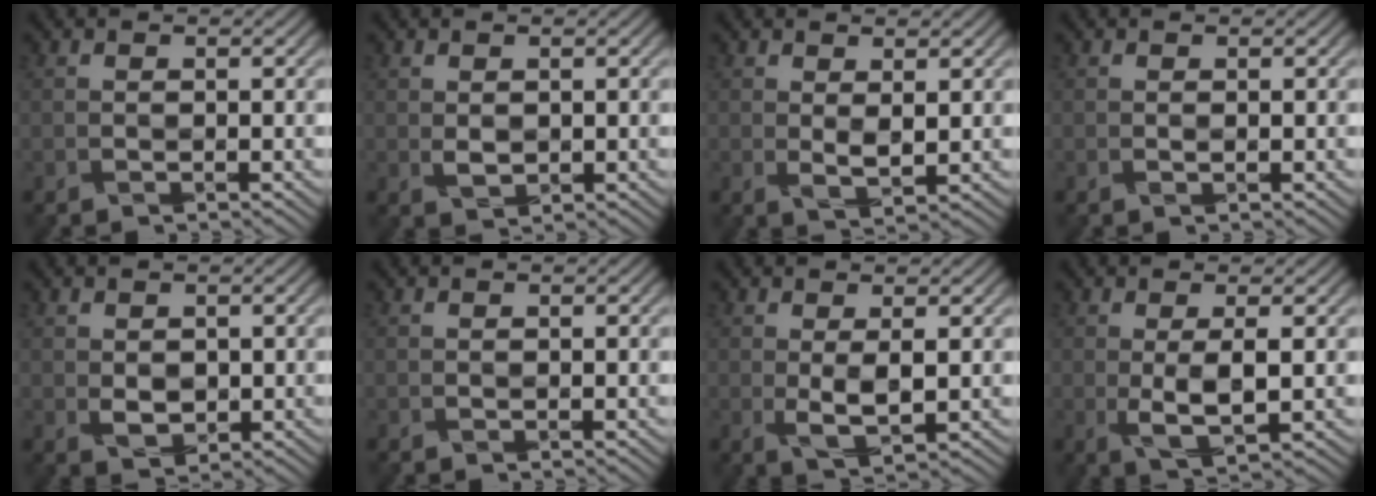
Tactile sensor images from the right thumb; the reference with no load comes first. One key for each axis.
{"total": 1.1, "fx": 0.6, "fy": 0.7, "fz": 0.6, "tx": -0.015, "ty": -0.004, "tz": 0.020}
{"total": 2.0, "fx": 1.1, "fy": 0.5, "fz": 1.6, "tx": -0.035, "ty": -0.009, "tz": 0.026}
{"total": 0.0}
{"total": 1.8, "fx": 0.5, "fy": 1.5, "fz": 0.9, "tx": -0.021, "ty": -0.006, "tz": 0.018}
{"total": 0.0}
{"total": 2.9, "fx": 0.4, "fy": 0.8, "fz": 2.8, "tx": -0.061, "ty": -0.005, "tz": 0.013}
{"total": 3.7, "fx": 0.1, "fy": 0.9, "fz": 3.6, "tx": -0.074, "ty": -0.002, "tz": 0.008}